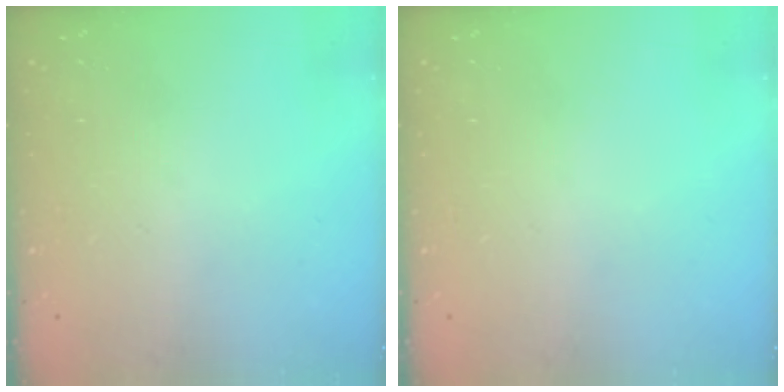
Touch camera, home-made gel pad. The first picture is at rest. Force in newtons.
{"total": 0.0}